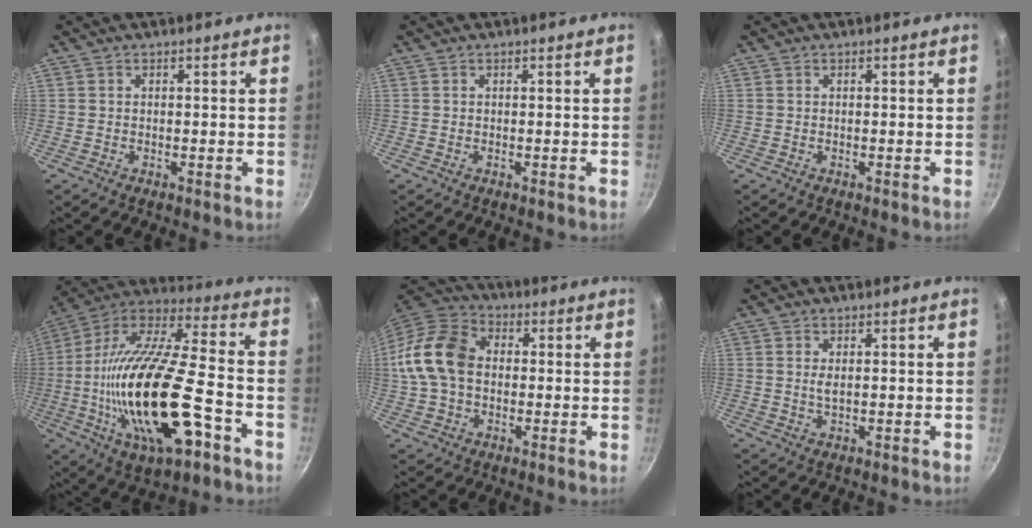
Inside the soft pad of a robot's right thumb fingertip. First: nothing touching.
{"total": 0.0}
{"total": 0.0}
{"total": 29.4, "force": [-8.4, 11.0, 25.9], "torque": [-0.474, 0.016, -0.148]}
{"total": 14.7, "force": [0.4, 10.7, 10.1], "torque": [-0.176, 0.031, -0.008]}
{"total": 1.6, "force": [0.3, 0.6, 1.4], "torque": [-0.029, -0.001, 0.007]}